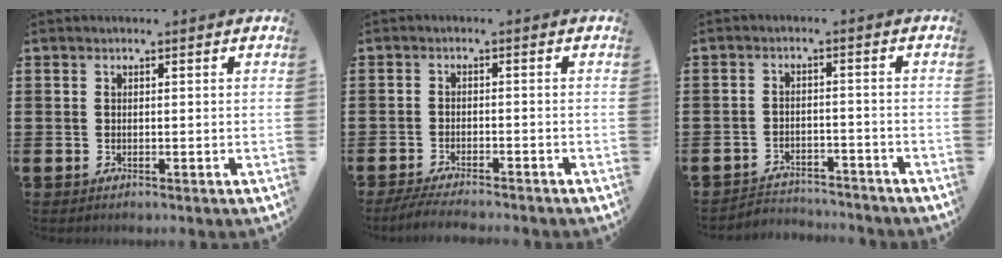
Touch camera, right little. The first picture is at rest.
{"total": 2.4, "force": [-2.3, 0.0, 0.8], "torque": [-0.020, 0.001, -0.046]}
{"total": 2.9, "force": [-2.8, 0.3, -0.2], "torque": [-0.005, 0.002, -0.062]}